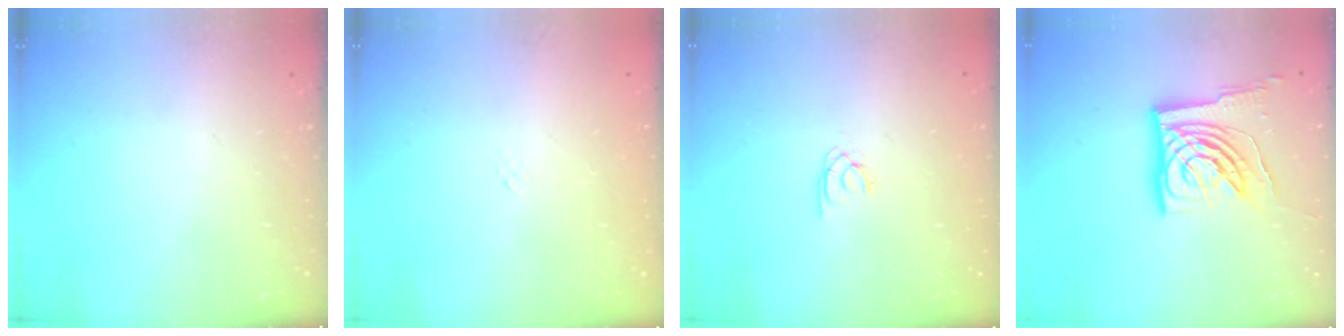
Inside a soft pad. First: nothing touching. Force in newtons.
{"total": 1.2, "press": 1.2, "slide": 0.4}
{"total": 1.5, "press": 1.4, "slide": 0.2}
{"total": 15.5, "press": 15.4, "slide": 1.8}